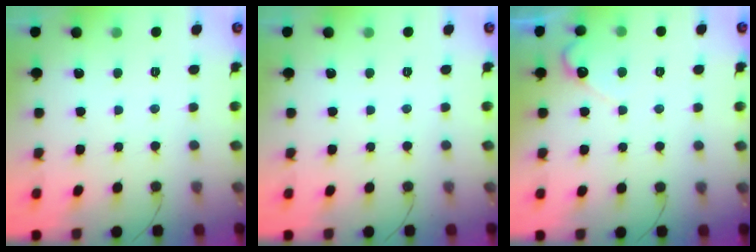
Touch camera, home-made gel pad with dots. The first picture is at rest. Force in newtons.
{"total": 0.0}
{"total": 4.9, "press": 4.8, "slide": 0.4}